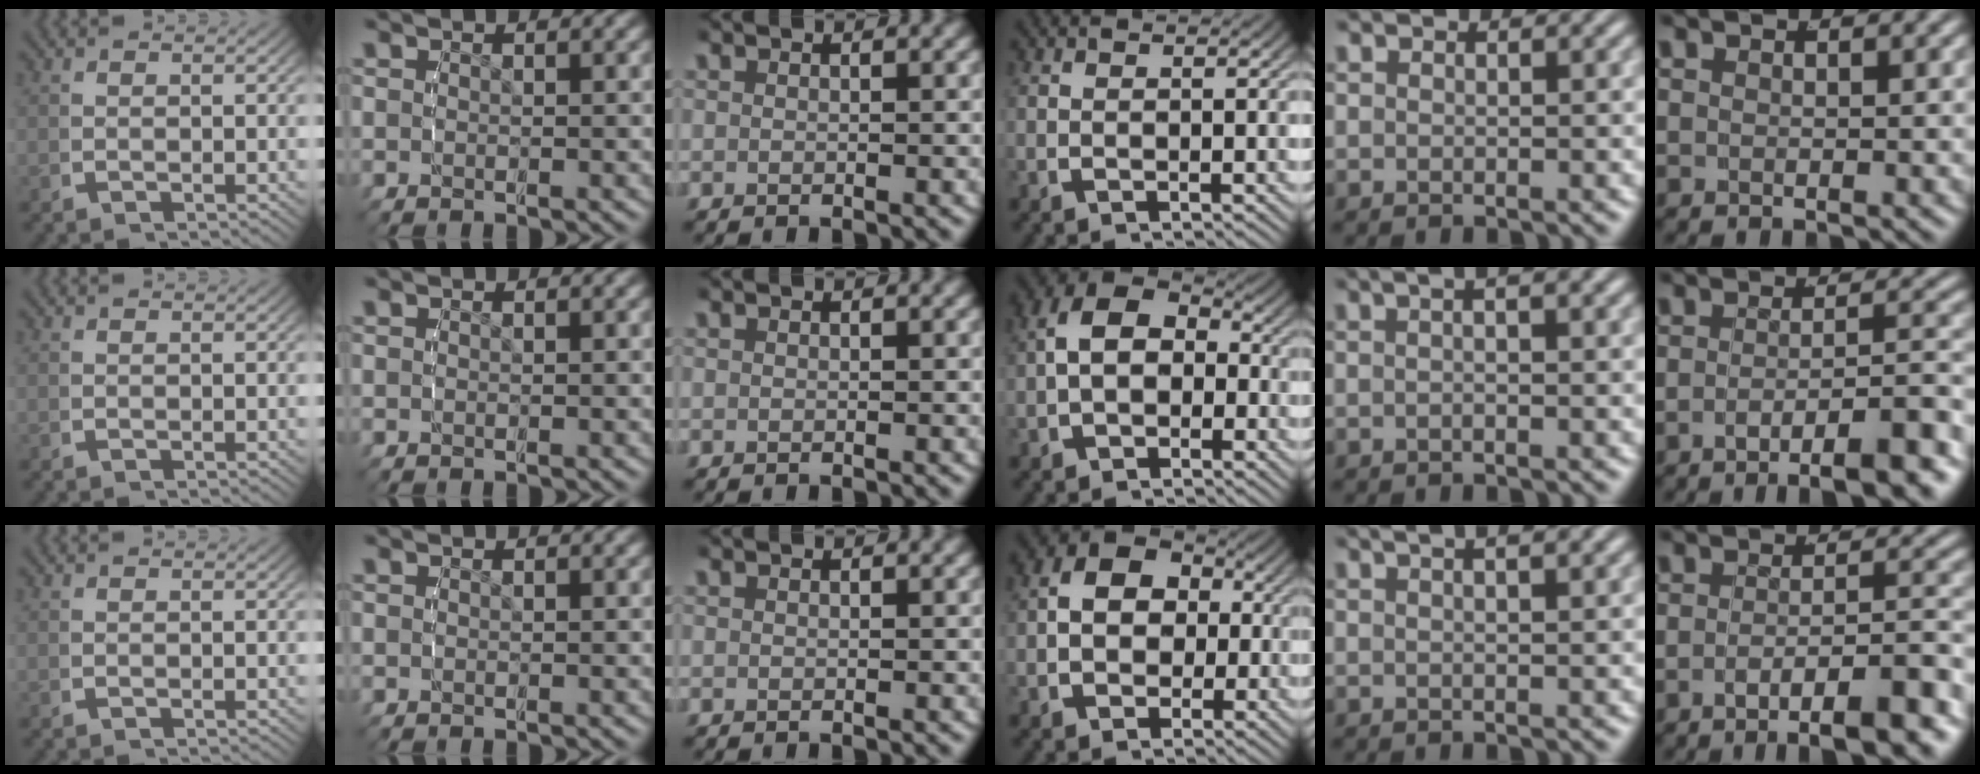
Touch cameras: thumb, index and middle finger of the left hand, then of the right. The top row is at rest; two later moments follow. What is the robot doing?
{"motion": "lift_and_place", "object": "cloth"}